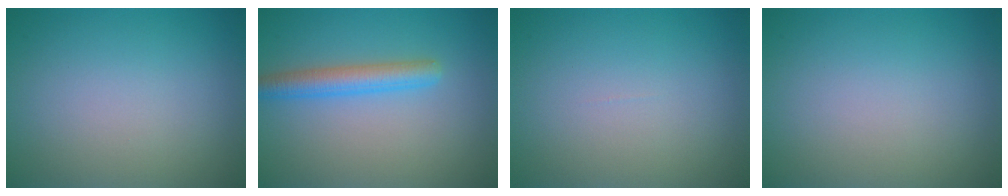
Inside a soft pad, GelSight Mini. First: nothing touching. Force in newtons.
{"total": 3.2, "press": 3.2, "slide": 0.1}
{"total": 0.0}
{"total": 0.0}